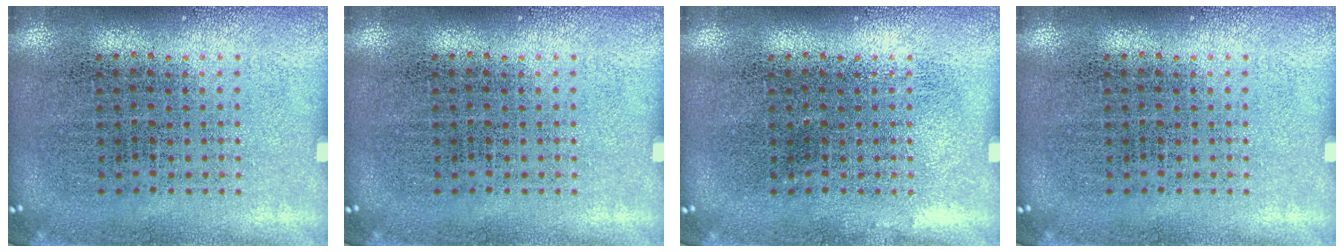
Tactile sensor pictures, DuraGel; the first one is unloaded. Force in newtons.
{"total": 0.0}
{"total": 0.0}
{"total": 0.0}